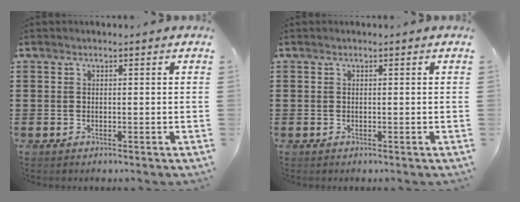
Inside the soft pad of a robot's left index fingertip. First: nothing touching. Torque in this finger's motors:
{"motor_torque": [0.00, 0.00, 0.00, 0.00]}